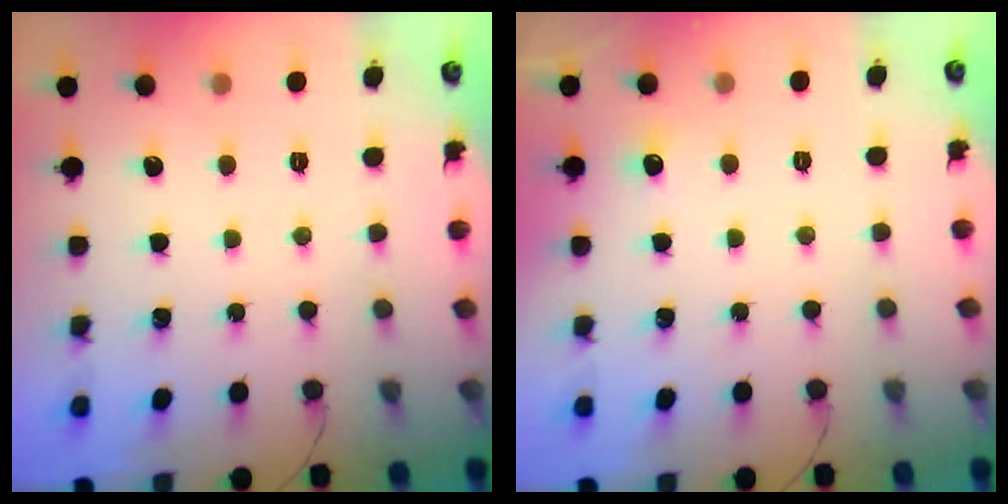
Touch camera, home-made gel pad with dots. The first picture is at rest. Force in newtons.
{"total": 2.9, "press": 2.7, "slide": 1.0}